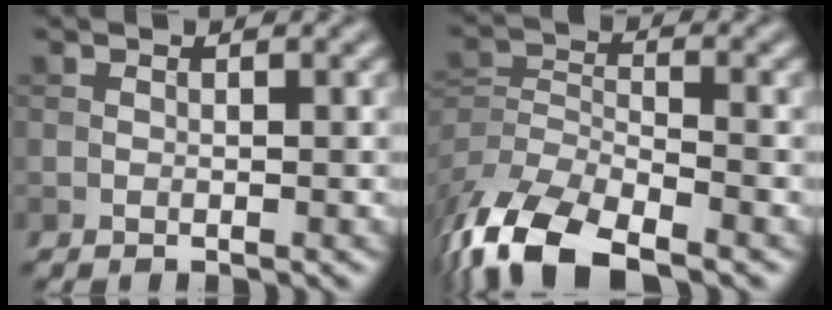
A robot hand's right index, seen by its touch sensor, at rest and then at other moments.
{"total": 9.8, "force": [-6.9, 3.9, 5.7], "torque": [-0.113, -0.013, -0.136]}